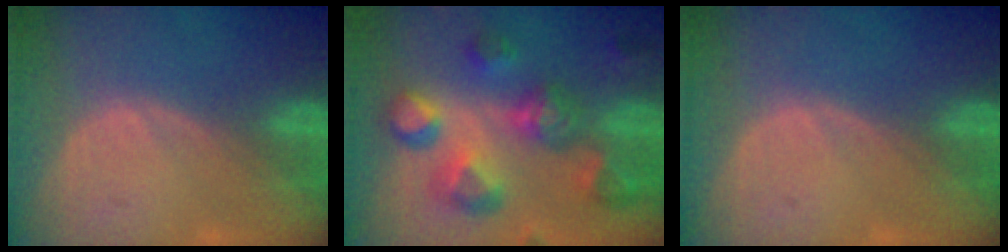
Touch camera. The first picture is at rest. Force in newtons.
{"total": 11.3, "press": 10.0, "slide": 5.2}
{"total": 0.0}